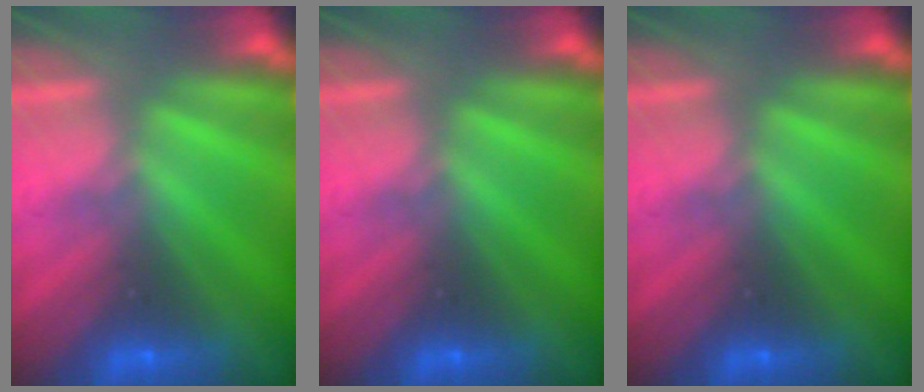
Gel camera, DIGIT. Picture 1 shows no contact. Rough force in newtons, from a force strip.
{"total": 0.0}
{"total": 0.0}